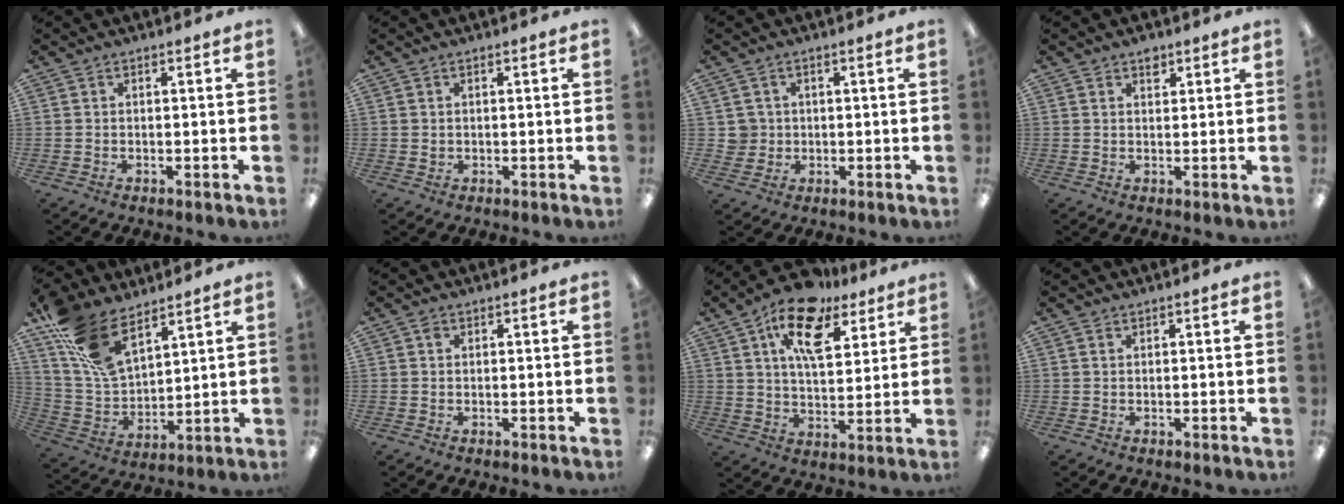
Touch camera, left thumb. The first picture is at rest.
{"total": 0.8, "force": [0.3, 0.7, 0.1], "torque": [-0.003, 0.005, 0.004]}
{"total": 3.6, "force": [0.8, 3.5, 0.1], "torque": [-0.005, 0.005, 0.013]}
{"total": 2.5, "force": [1.7, 1.5, 1.1], "torque": [-0.006, -0.004, 0.027]}
{"total": 15.8, "force": [10.4, 7.7, 9.0], "torque": [-0.200, -0.037, 0.198]}
{"total": 0.9, "force": [0.3, 0.6, 0.5], "torque": [-0.011, 0.004, 0.005]}
{"total": 15.0, "force": [8.9, 7.3, 9.7], "torque": [-0.158, -0.028, 0.153]}
{"total": 0.5, "force": [0.3, 0.3, 0.3], "torque": [-0.007, 0.004, 0.004]}